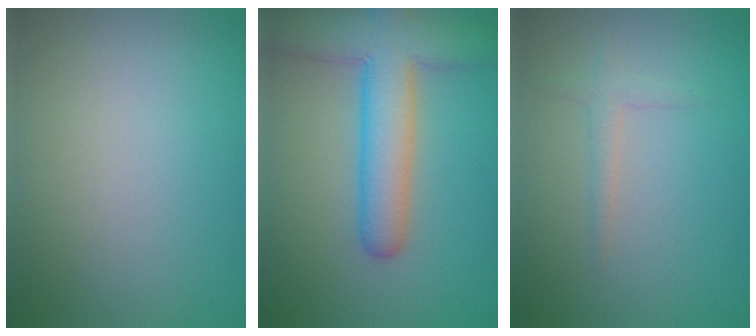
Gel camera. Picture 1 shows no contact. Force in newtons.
{"total": 8.0, "press": 8.0, "slide": 0.5}
{"total": 1.3, "press": 1.3, "slide": 0.1}